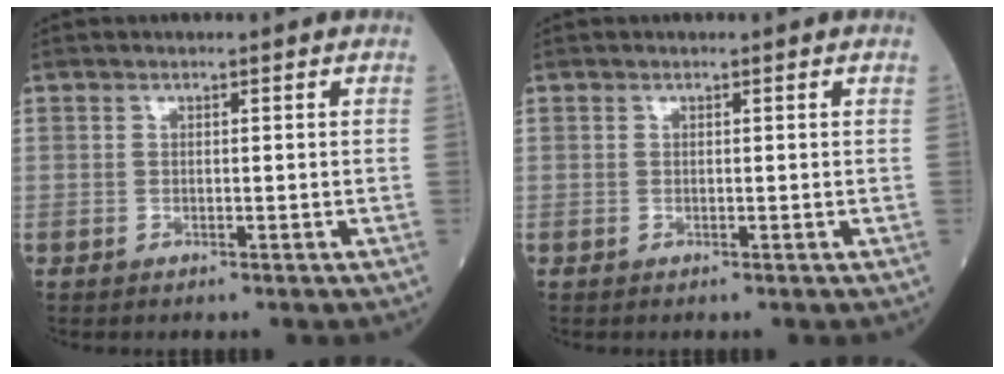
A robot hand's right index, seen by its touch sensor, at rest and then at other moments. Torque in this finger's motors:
{"motor_torque": [-0.01, 0.00, -0.01, 0.01]}